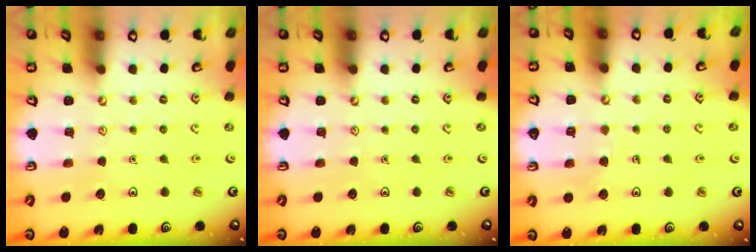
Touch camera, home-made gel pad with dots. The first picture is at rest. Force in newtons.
{"total": 0.0}
{"total": 3.7, "press": 3.7, "slide": 0.4}